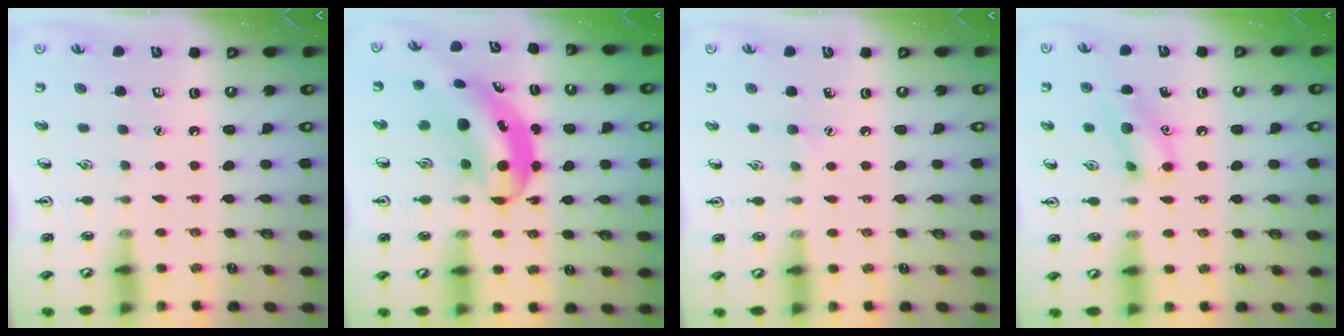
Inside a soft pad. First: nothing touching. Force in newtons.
{"total": 6.7, "press": 6.5, "slide": 1.4}
{"total": 3.6, "press": 3.4, "slide": 1.1}
{"total": 10.2, "press": 10.2, "slide": 1.2}